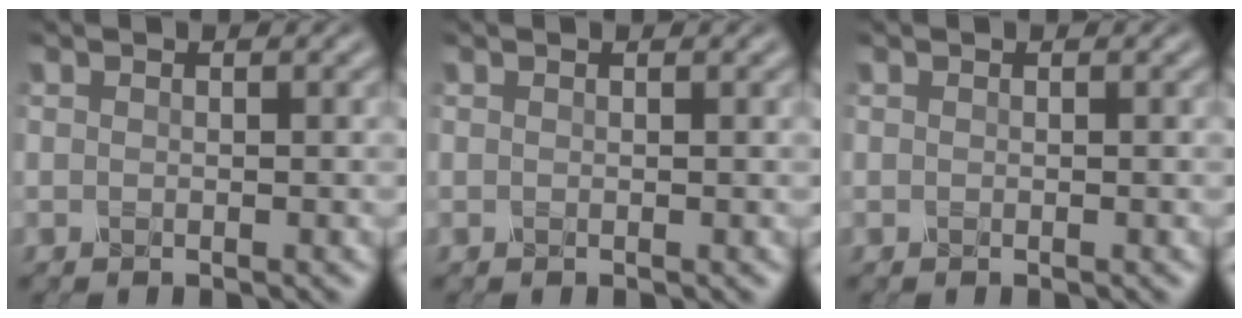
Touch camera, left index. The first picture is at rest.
{"total": 0.9, "force": [0.5, 0.3, 0.6], "torque": [-0.004, 0.002, -0.001]}
{"total": 0.0}